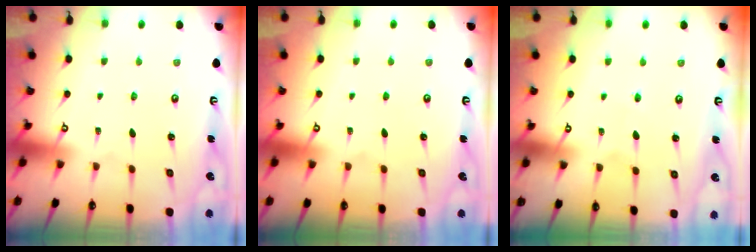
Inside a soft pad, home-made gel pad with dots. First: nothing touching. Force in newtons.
{"total": 0.0}
{"total": 2.3, "press": 2.2, "slide": 0.2}